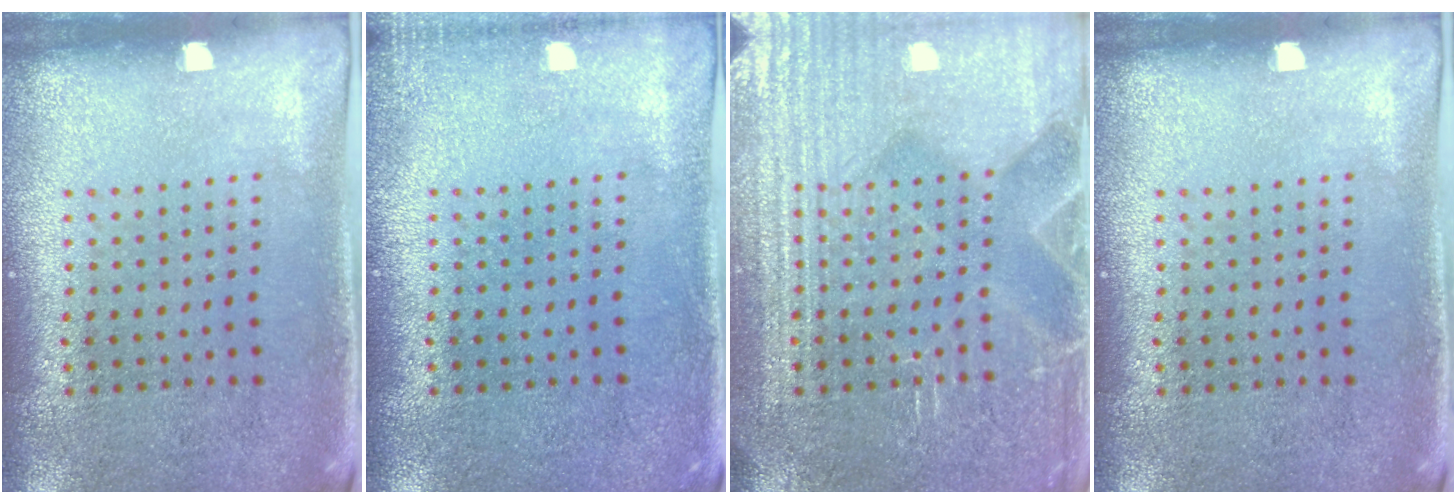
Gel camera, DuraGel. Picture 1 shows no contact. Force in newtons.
{"total": 1.1, "press": 1.1, "slide": 0.3}
{"total": 5.9, "press": 5.9, "slide": 0.8}
{"total": 0.0}